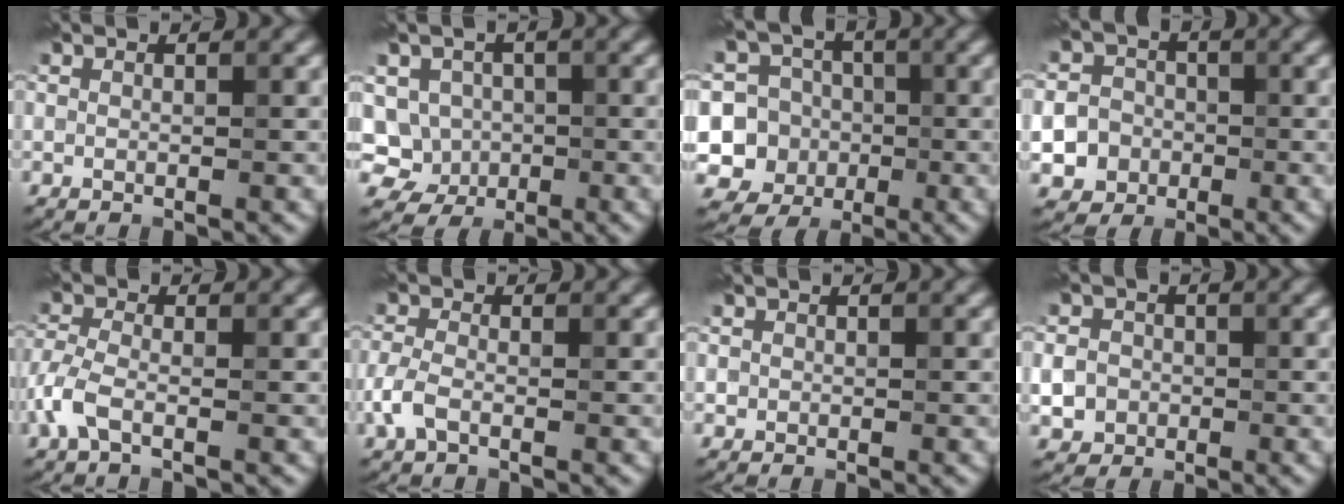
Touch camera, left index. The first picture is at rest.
{"total": 4.7, "force": [-0.3, 4.5, 1.4], "torque": [-0.015, 0.013, -0.027]}
{"total": 8.7, "force": [-1.7, 8.3, 2.0], "torque": [-0.031, 0.006, -0.053]}
{"total": 8.9, "force": [-3.2, 8.0, 2.3], "torque": [-0.041, -0.018, -0.088]}
{"total": 3.0, "force": [-1.3, 1.4, 2.3], "torque": [-0.060, 0.004, -0.040]}
{"total": 2.4, "force": [-1.1, 1.3, 1.7], "torque": [-0.041, 0.003, -0.031]}
{"total": 0.6, "force": [0.0, 0.6, 0.0], "torque": [0.007, -0.003, -0.002]}
{"total": 4.7, "force": [-1.0, 4.3, 1.5], "torque": [-0.008, 0.001, -0.038]}